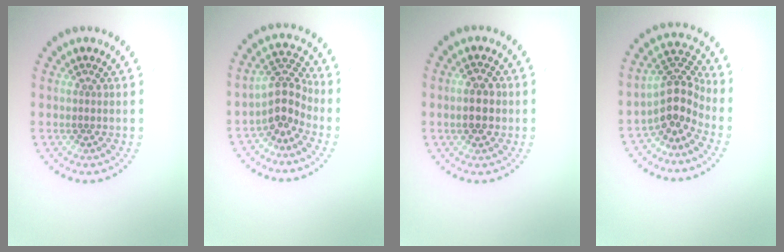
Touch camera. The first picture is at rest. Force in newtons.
{"total": 3.3, "press": 2.8, "slide": 1.7}
{"total": 2.8, "press": 2.8, "slide": 0.2}
{"total": 4.0, "press": 3.0, "slide": 2.7}